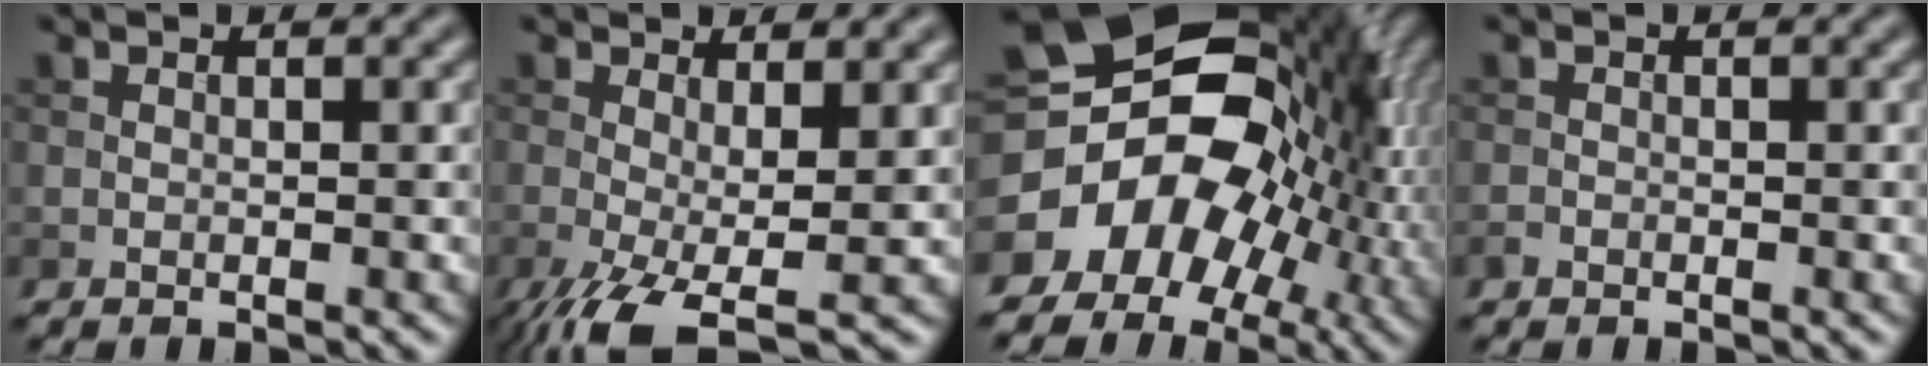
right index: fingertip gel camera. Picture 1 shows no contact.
{"total": 5.6, "force": [-2.3, 1.4, 5.0], "torque": [-0.100, -0.018, -0.042]}
{"total": 15.0, "force": [-2.5, 11.3, 9.6], "torque": [-0.165, -0.008, -0.042]}
{"total": 0.5, "force": [-0.4, 0.4, 0.0], "torque": [0.002, -0.004, -0.007]}